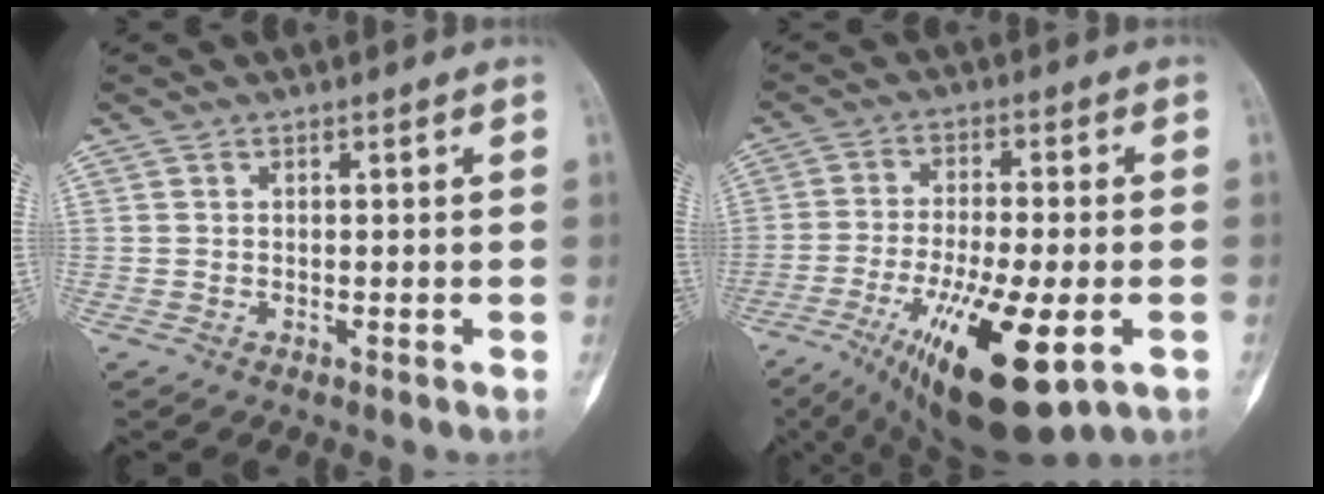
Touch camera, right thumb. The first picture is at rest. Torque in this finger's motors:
{"motor_torque": [0.90, 0.73, 1.85, -0.92, 0.36]}